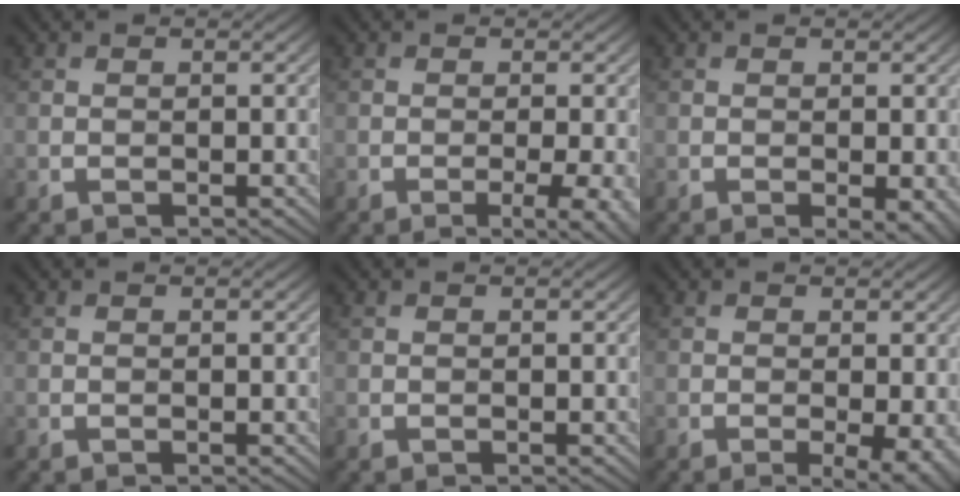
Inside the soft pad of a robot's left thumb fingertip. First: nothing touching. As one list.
[{"total": 4.1, "force": [-1.5, 0.9, 3.7], "torque": [-0.054, 0.002, -0.021]}, {"total": 2.2, "force": [-0.7, 0.7, 2.0], "torque": [-0.029, -0.007, -0.008]}, {"total": 0.0}, {"total": 0.0}, {"total": 3.4, "force": [-1.1, 0.8, 3.1], "torque": [-0.048, -0.005, -0.015]}]